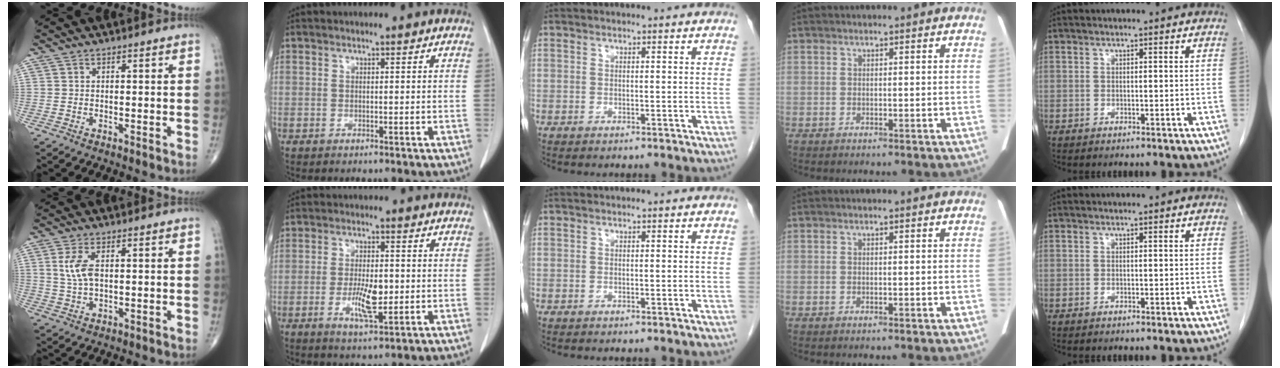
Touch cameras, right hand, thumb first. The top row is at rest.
{"thumb": {"total": 5.4, "force": [1.0, 2.8, 4.6], "torque": [-0.102, 0.001, 0.022]}, "index": {"total": 6.5, "force": [-1.2, 1.9, 6.1], "torque": [-0.114, -0.008, -0.017]}}